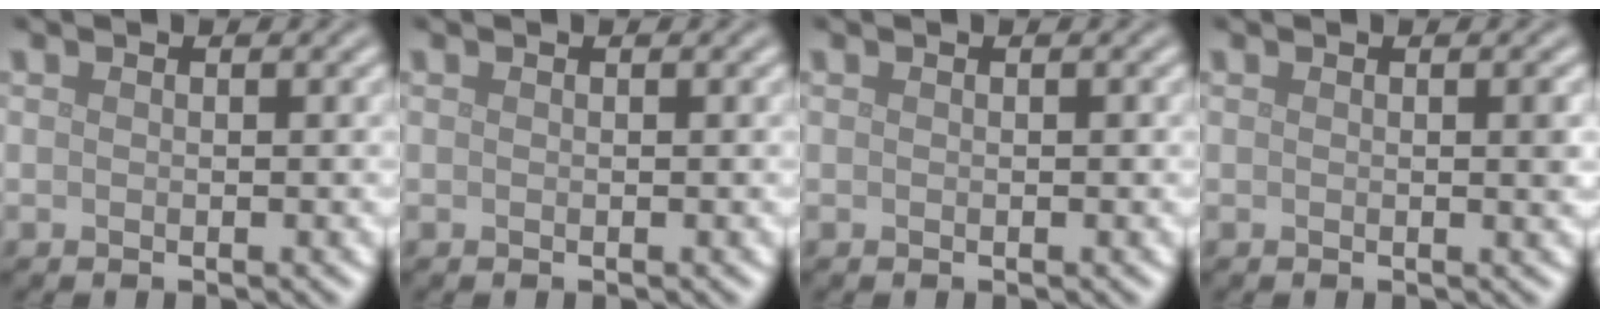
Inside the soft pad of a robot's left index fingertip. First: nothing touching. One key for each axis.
{"total": 0.0}
{"total": 0.0}
{"total": 0.9, "fx": 0.1, "fy": 0.1, "fz": 0.9, "tx": -0.012, "ty": 0.000, "tz": 0.000}